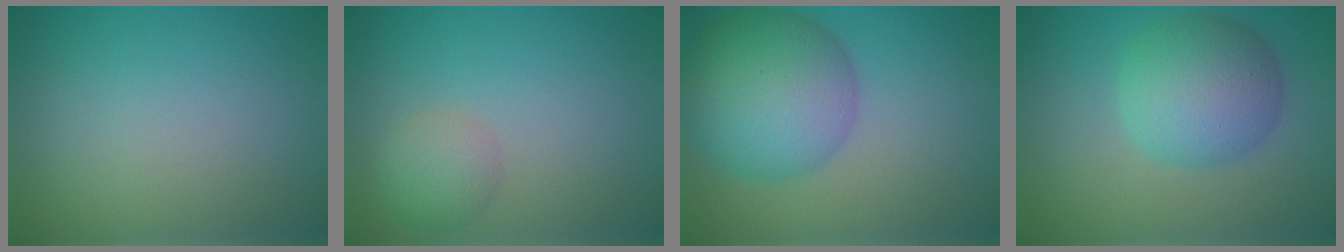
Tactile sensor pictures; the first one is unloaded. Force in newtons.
{"total": 2.6, "press": 2.6, "slide": 0.1}
{"total": 9.5, "press": 9.5, "slide": 0.2}
{"total": 6.5, "press": 6.5, "slide": 0.0}